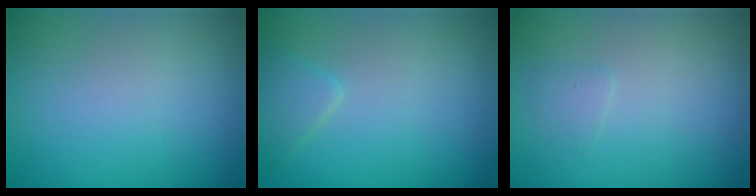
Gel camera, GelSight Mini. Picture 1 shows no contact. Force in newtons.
{"total": 1.5, "press": 1.5, "slide": 0.1}
{"total": 0.7, "press": 0.7, "slide": 0.1}